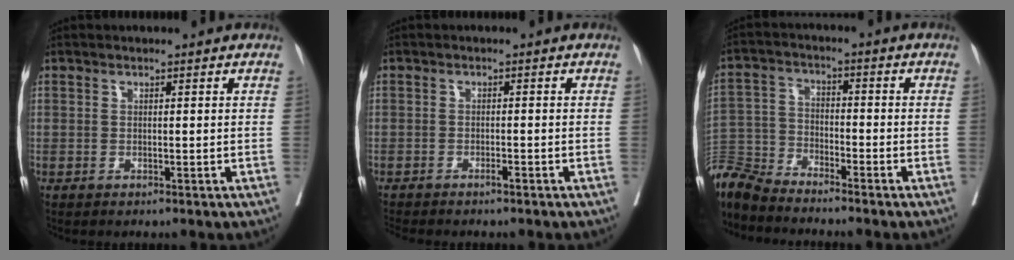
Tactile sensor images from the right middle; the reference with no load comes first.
{"total": 1.6, "force": [-1.4, -0.1, 0.7], "torque": [-0.016, -0.004, -0.024]}
{"total": 8.5, "force": [-8.4, 0.9, 1.5], "torque": [-0.038, -0.004, -0.170]}